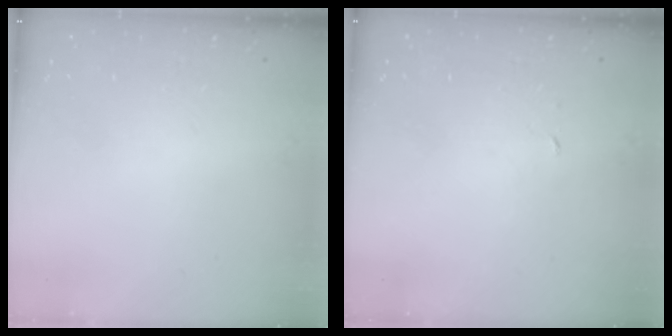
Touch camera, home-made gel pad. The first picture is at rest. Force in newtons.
{"total": 1.8, "press": 1.8, "slide": 0.1}